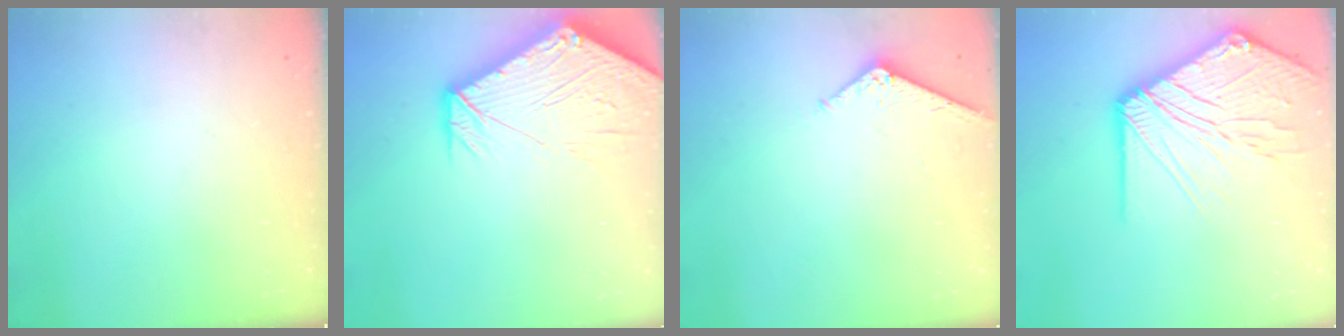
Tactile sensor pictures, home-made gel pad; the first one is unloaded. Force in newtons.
{"total": 17.6, "press": 17.4, "slide": 2.3}
{"total": 4.5, "press": 4.5, "slide": 0.5}
{"total": 19.9, "press": 19.8, "slide": 2.6}